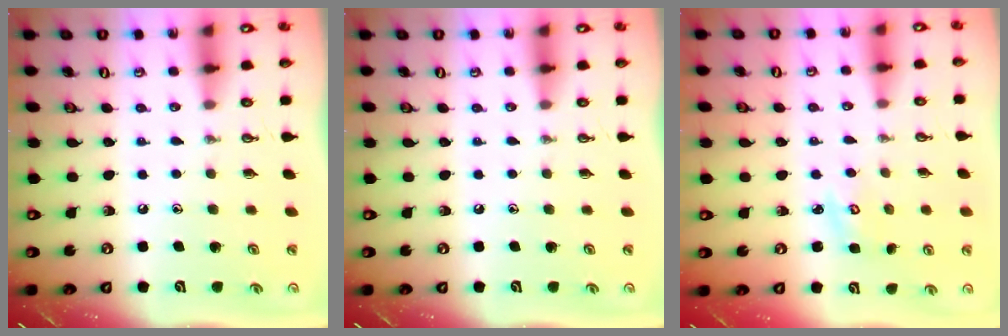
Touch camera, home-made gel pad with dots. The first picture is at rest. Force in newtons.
{"total": 0.0}
{"total": 3.6, "press": 3.6, "slide": 0.4}